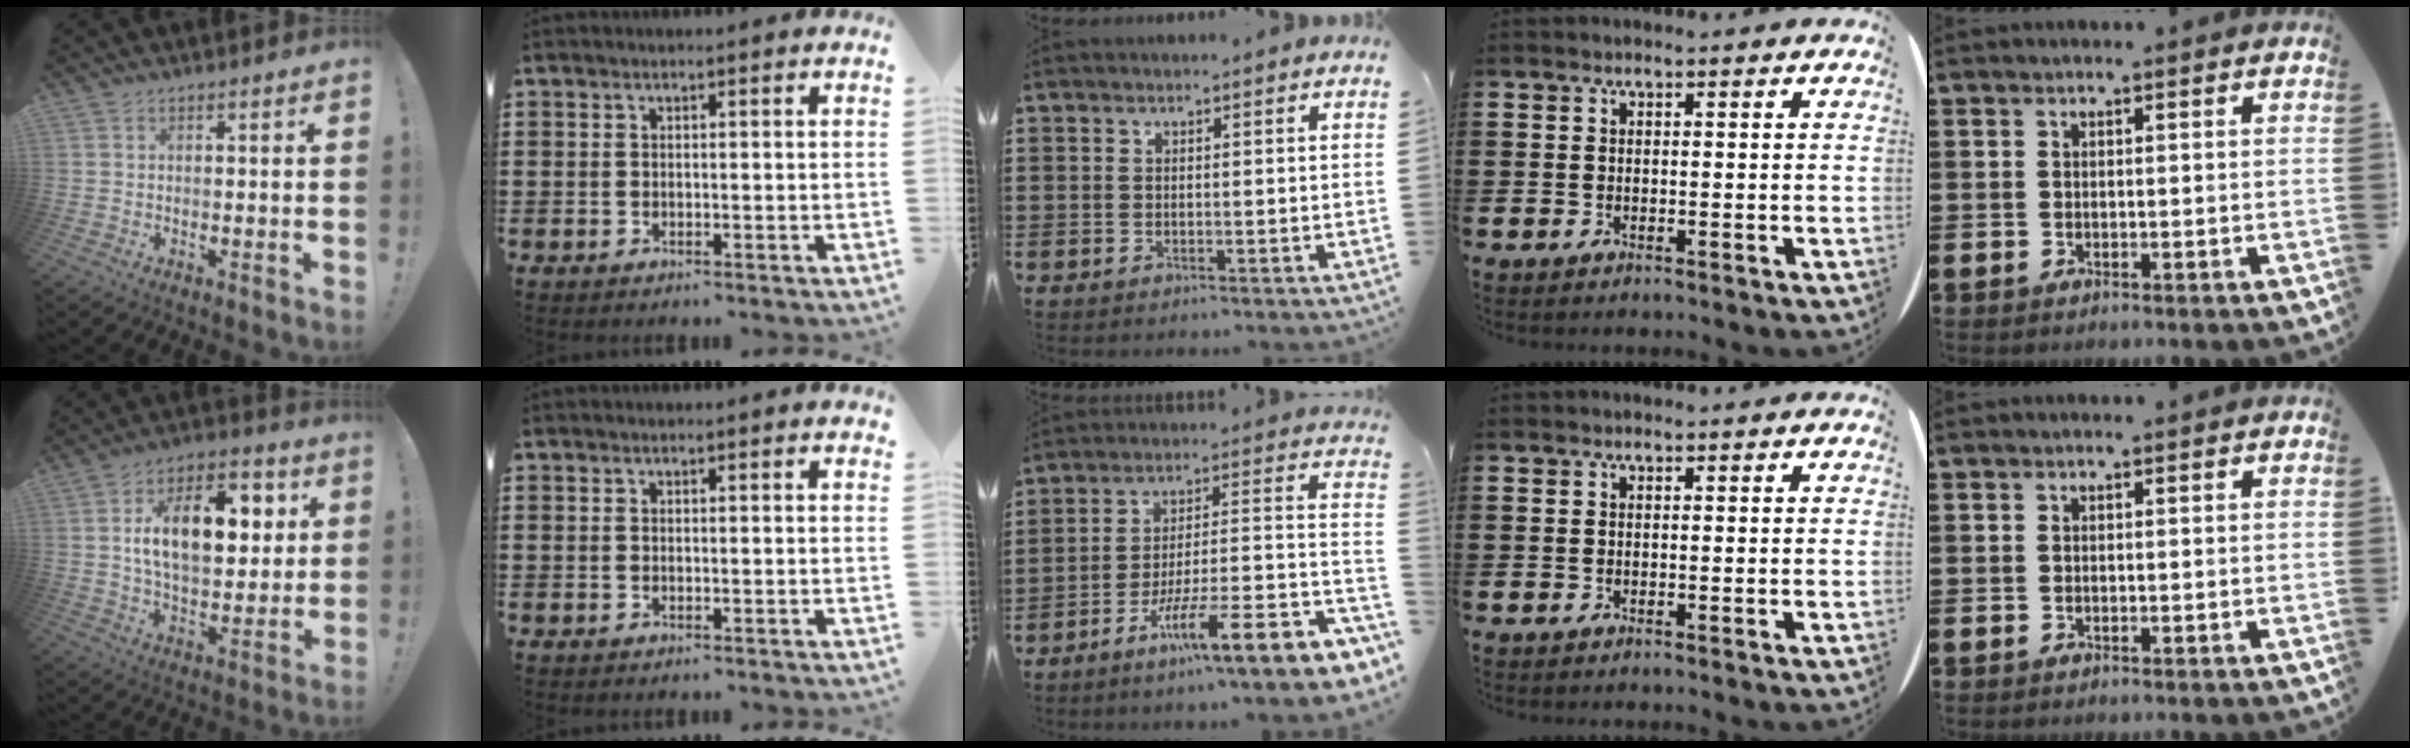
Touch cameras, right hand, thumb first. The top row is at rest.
{"thumb": {"total": 17.9, "force": [4.5, 10.8, 13.5], "torque": [-0.203, -0.002, 0.078]}, "middle": {"total": 9.9, "force": [-6.3, -0.2, 7.6], "torque": [-0.107, -0.020, -0.127]}}